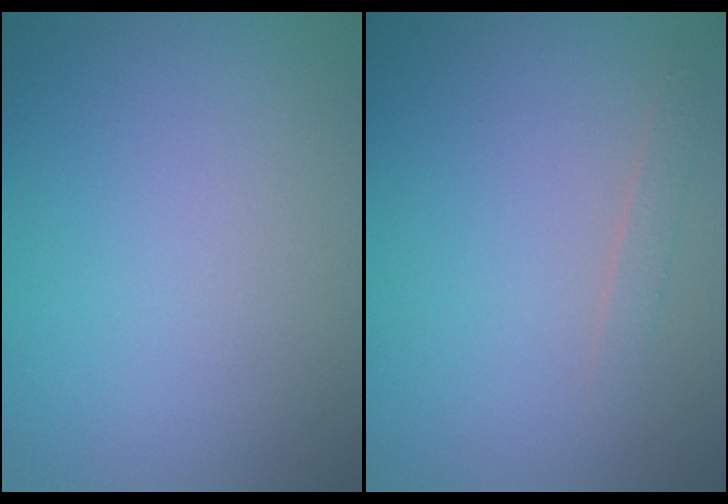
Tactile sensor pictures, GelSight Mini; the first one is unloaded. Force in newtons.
{"total": 0.8, "press": 0.8, "slide": 0.1}